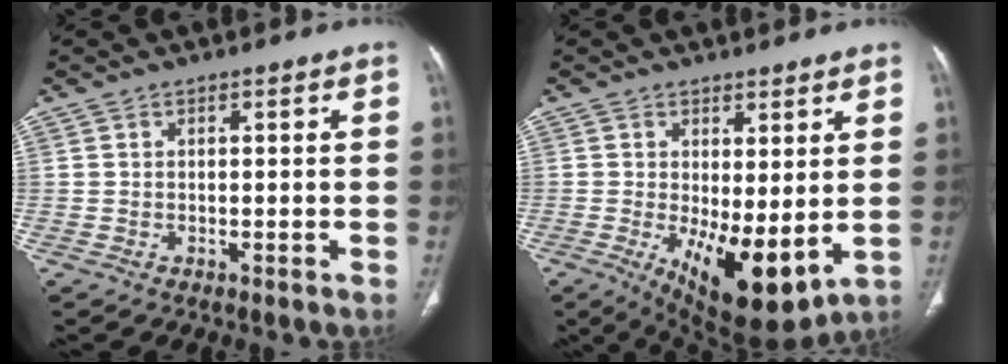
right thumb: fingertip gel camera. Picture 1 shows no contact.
{"total": 12.4, "force": [-1.5, 5.1, 11.2], "torque": [-0.171, -0.028, -0.004]}